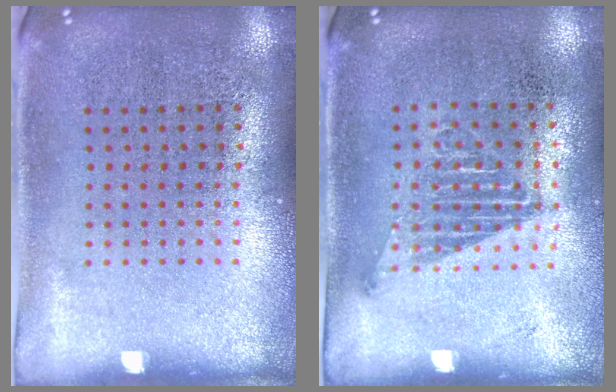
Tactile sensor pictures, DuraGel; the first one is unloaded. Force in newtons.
{"total": 1.2, "press": 1.0, "slide": 0.6}